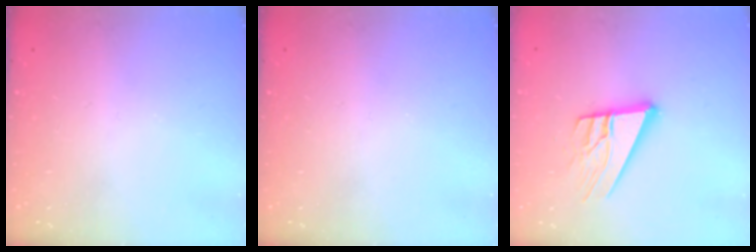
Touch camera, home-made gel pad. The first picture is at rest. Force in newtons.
{"total": 0.0}
{"total": 14.1, "press": 13.9, "slide": 2.4}